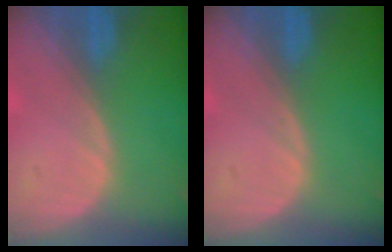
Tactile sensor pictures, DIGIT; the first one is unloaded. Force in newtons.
{"total": 0.0}